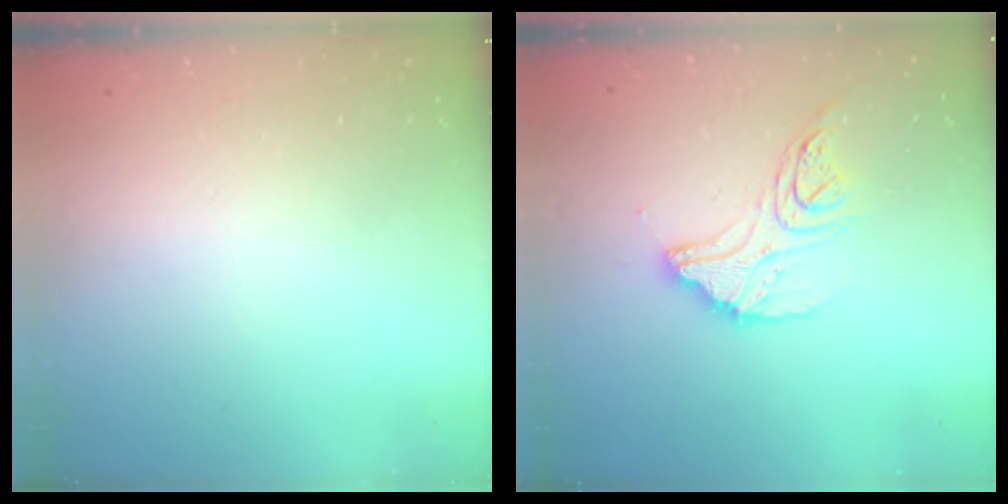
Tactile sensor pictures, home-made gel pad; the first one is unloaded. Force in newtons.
{"total": 13.7, "press": 13.7, "slide": 1.1}